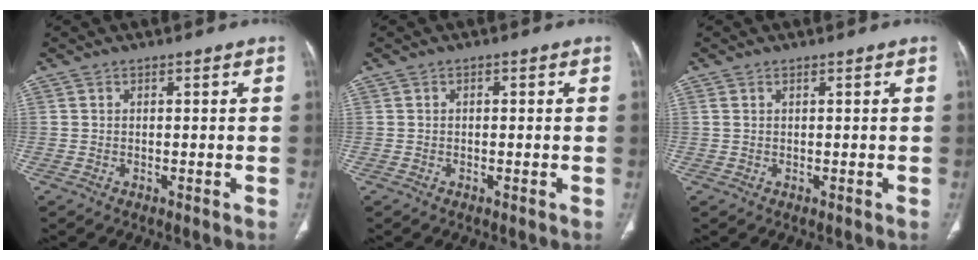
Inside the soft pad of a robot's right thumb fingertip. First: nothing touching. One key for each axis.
{"total": 0.7, "fx": 0.1, "fy": 0.5, "fz": 0.6, "tx": -0.010, "ty": 0.004, "tz": 0.002}
{"total": 0.9, "fx": 0.4, "fy": 0.4, "fz": 0.7, "tx": -0.023, "ty": 0.013, "tz": 0.015}